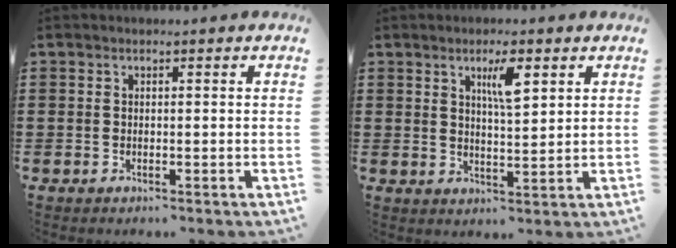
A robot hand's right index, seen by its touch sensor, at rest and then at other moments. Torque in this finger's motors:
{"motor_torque": [0.30, 0.34, 0.22, 0.06]}